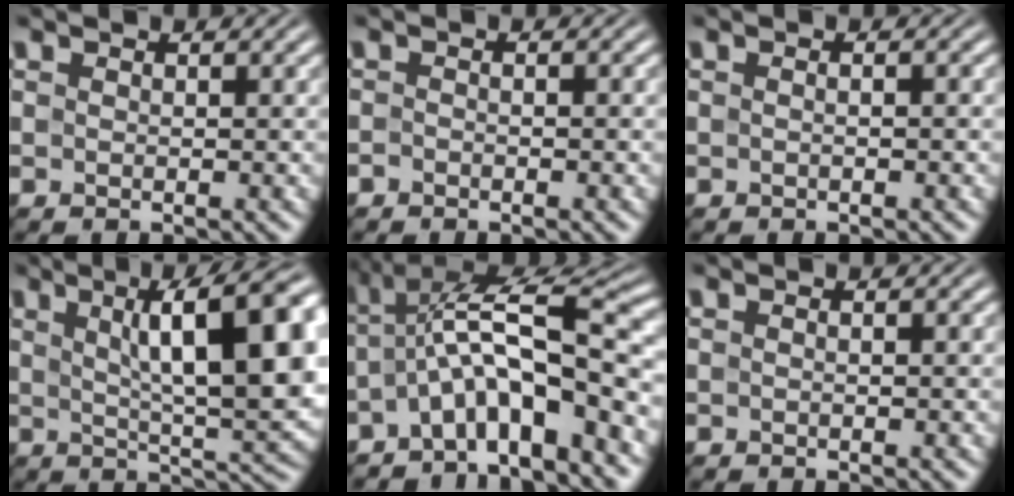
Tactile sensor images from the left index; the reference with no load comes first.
{"total": 0.6, "force": [-0.5, 0.2, 0.3], "torque": [-0.006, -0.005, -0.012]}
{"total": 1.5, "force": [0.6, 0.8, 1.2], "torque": [-0.014, 0.011, -0.010]}
{"total": 13.5, "force": [3.6, 4.1, 12.3], "torque": [-0.155, 0.006, 0.055]}
{"total": 9.5, "force": [-2.5, 2.8, 8.7], "torque": [-0.143, 0.020, -0.058]}
{"total": 0.6, "force": [0.2, 0.2, 0.5], "torque": [-0.004, -0.002, -0.005]}